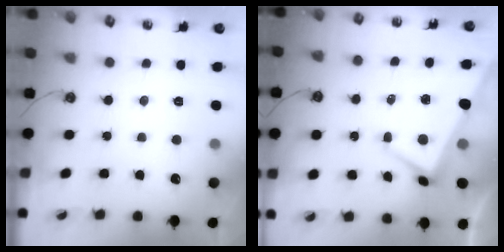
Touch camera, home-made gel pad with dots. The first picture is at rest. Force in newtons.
{"total": 1.0, "press": 0.4, "slide": 1.0}